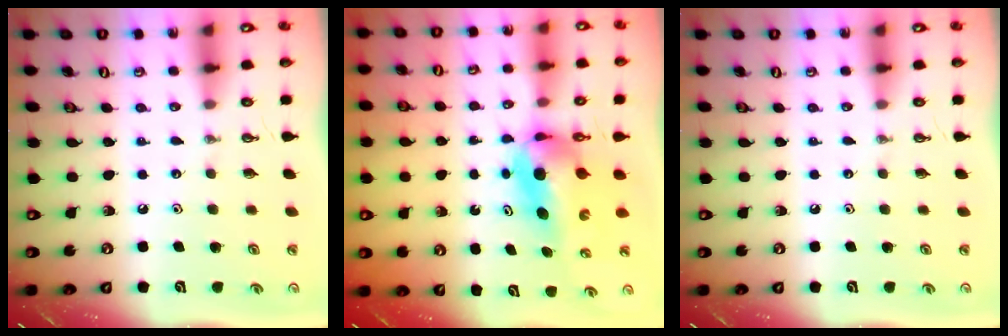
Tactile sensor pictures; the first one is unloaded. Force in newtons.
{"total": 6.1, "press": 6.0, "slide": 1.0}
{"total": 0.0}